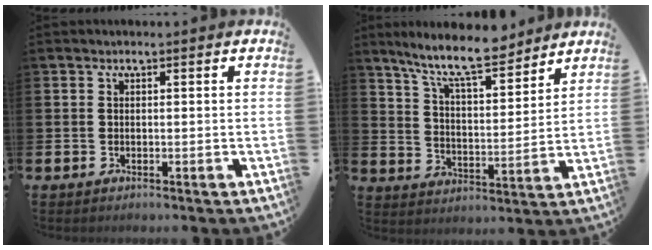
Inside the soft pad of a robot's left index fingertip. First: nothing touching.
{"total": 10.1, "force": [8.9, 1.7, 4.5], "torque": [-0.112, -0.041, 0.159]}